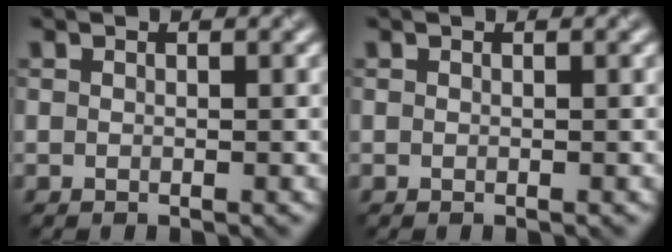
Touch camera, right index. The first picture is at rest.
{"total": 0.0}